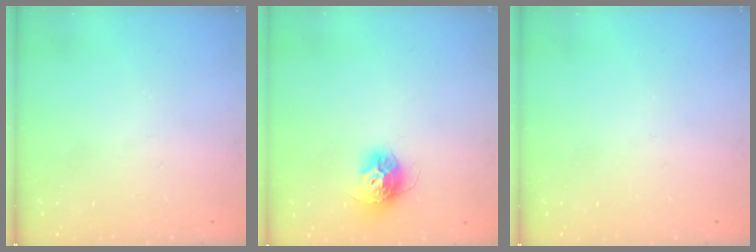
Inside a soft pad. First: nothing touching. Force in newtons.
{"total": 11.2, "press": 11.2, "slide": 0.8}
{"total": 0.0}